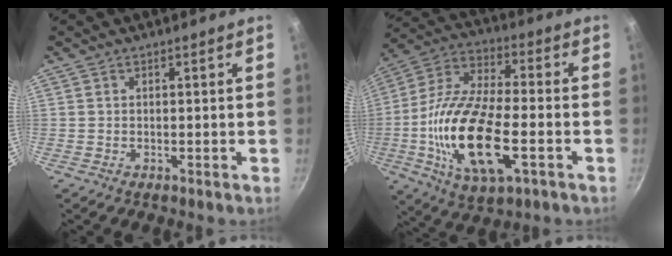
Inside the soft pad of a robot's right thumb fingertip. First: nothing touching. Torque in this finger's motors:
{"motor_torque": [0.09, 1.65, 2.18, -0.57, 0.52]}